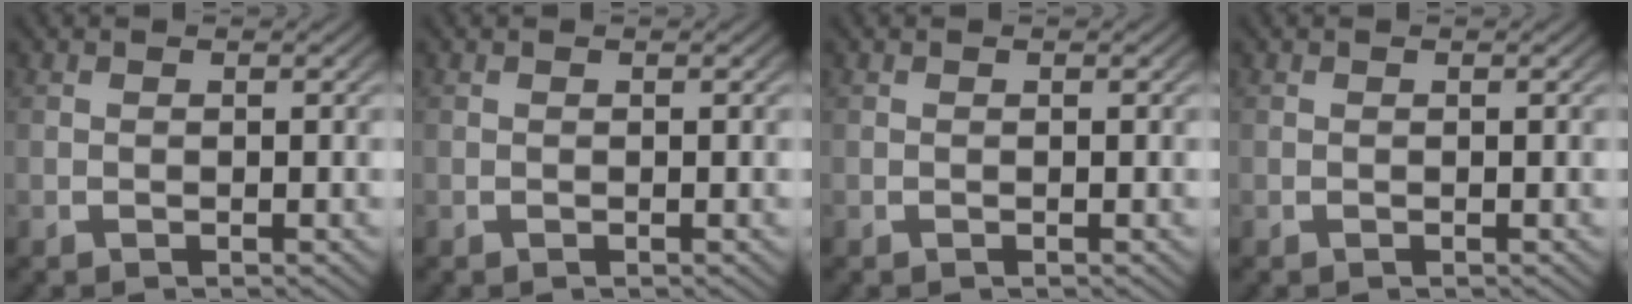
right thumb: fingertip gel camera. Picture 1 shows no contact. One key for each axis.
{"total": 0.0}
{"total": 0.0}
{"total": 0.0}